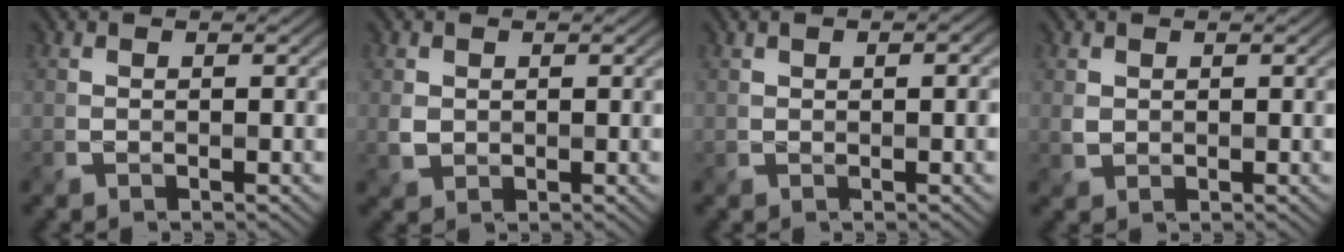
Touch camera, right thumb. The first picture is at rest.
{"total": 1.4, "force": [0.4, 1.2, 0.5], "torque": [-0.012, -0.005, 0.007]}
{"total": 2.4, "force": [0.5, 1.0, 2.1], "torque": [-0.036, 0.005, 0.012]}
{"total": 1.0, "force": [0.5, 0.8, 0.3], "torque": [-0.008, -0.003, 0.013]}